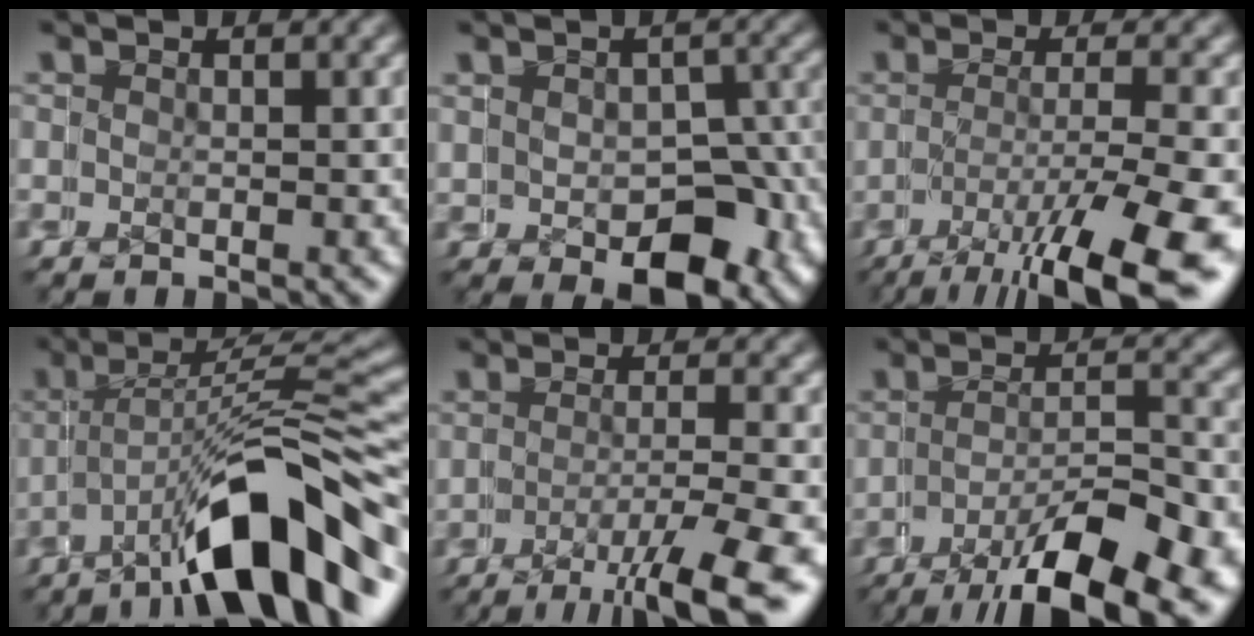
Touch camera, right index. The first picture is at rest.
{"total": 5.2, "force": [-2.9, 2.8, 3.4], "torque": [-0.027, -0.012, -0.039]}
{"total": 7.8, "force": [-4.8, 1.4, 6.0], "torque": [-0.076, -0.019, -0.055]}
{"total": 7.5, "force": [-3.9, 0.5, 6.4], "torque": [-0.071, 0.022, -0.051]}
{"total": 7.6, "force": [-5.9, 1.4, 4.5], "torque": [-0.044, -0.013, -0.079]}
{"total": 8.7, "force": [-6.2, 2.2, 5.8], "torque": [-0.059, -0.007, -0.087]}